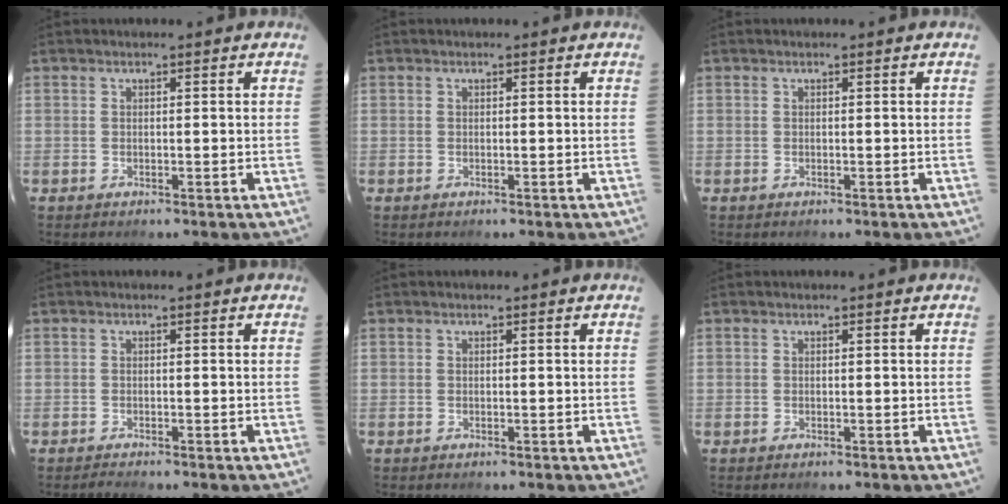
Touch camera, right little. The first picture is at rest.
{"total": 0.0}
{"total": 0.0}
{"total": 0.7, "force": [-0.6, -0.1, 0.1], "torque": [-0.002, -0.003, -0.014]}
{"total": 0.0}
{"total": 0.0}